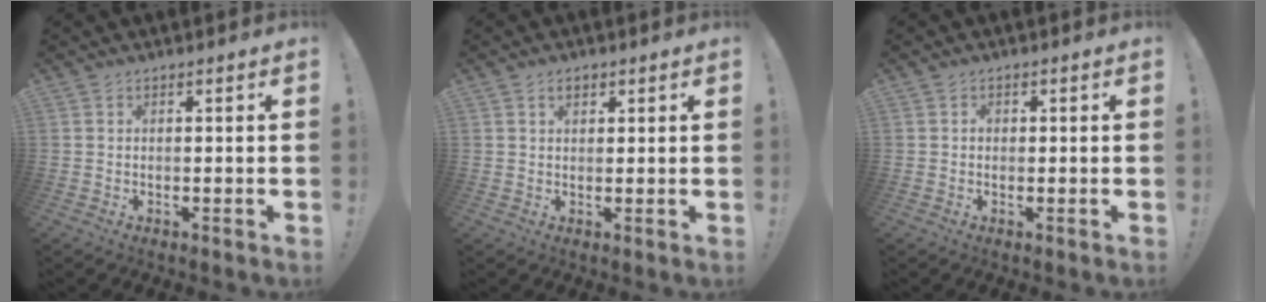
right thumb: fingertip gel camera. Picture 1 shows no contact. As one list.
[{"total": 2.3, "force": [1.2, 1.4, 1.3], "torque": [-0.013, -0.001, 0.019]}, {"total": 0.7, "force": [0.0, 0.7, 0.1], "torque": [0.002, 0.002, -0.002]}]